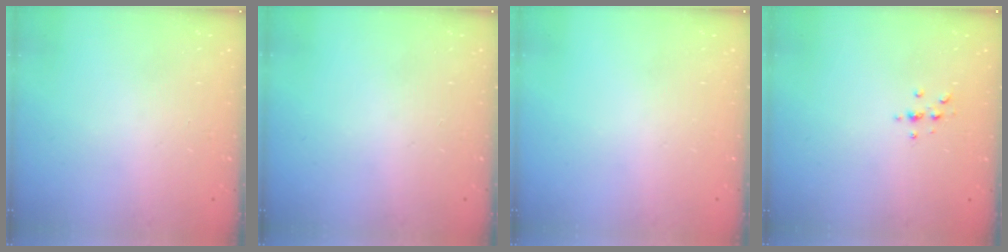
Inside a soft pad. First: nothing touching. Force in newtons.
{"total": 0.0}
{"total": 0.0}
{"total": 2.3, "press": 2.3, "slide": 0.2}